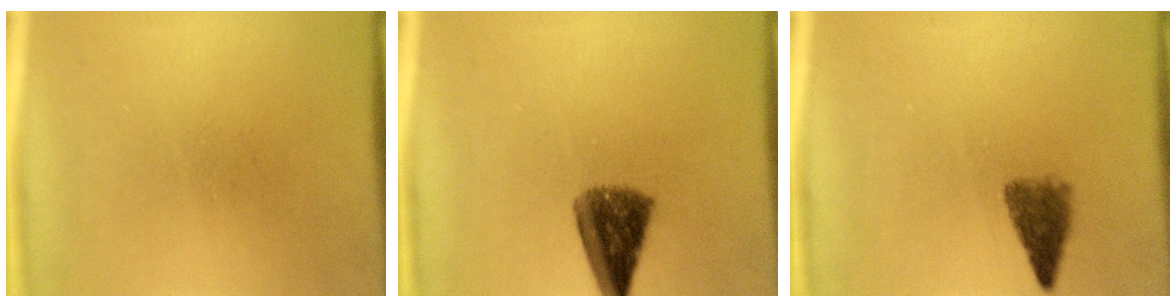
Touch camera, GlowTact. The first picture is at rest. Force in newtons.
{"total": 7.3}
{"total": 3.4}